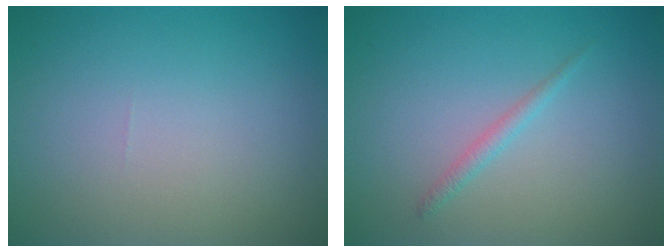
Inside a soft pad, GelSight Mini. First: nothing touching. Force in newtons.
{"total": 1.0, "press": 1.0, "slide": 0.1}